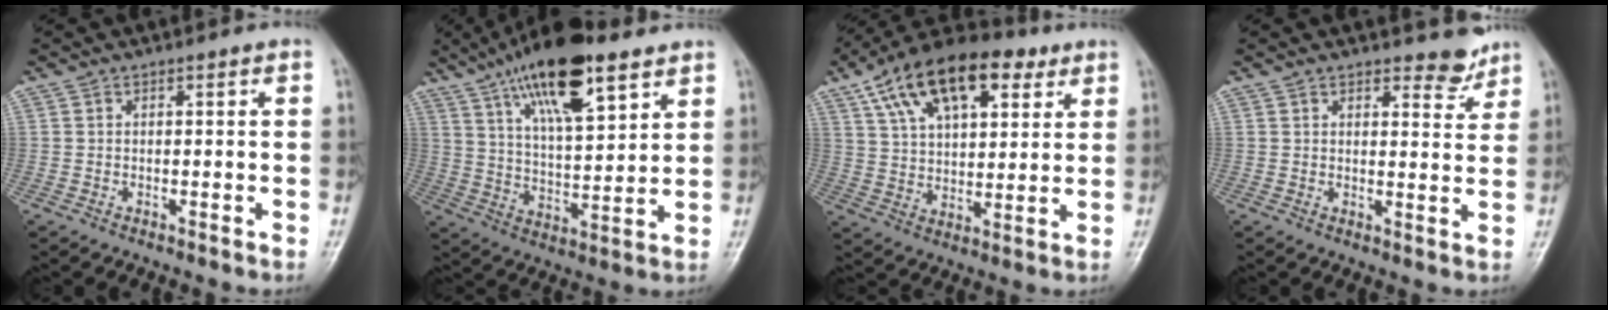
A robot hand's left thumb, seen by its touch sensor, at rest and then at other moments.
{"total": 18.4, "force": [10.8, 6.2, 13.5], "torque": [-0.209, -0.035, 0.191]}
{"total": 19.9, "force": [9.8, 10.4, 13.9], "torque": [-0.209, -0.002, 0.168]}
{"total": 4.3, "force": [3.6, 1.7, 1.4], "torque": [0.006, -0.028, 0.047]}